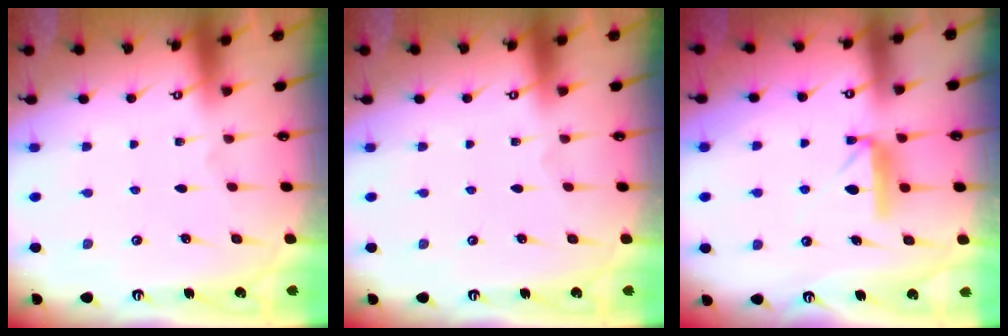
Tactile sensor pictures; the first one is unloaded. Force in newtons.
{"total": 0.0}
{"total": 9.1, "press": 9.1, "slide": 0.3}